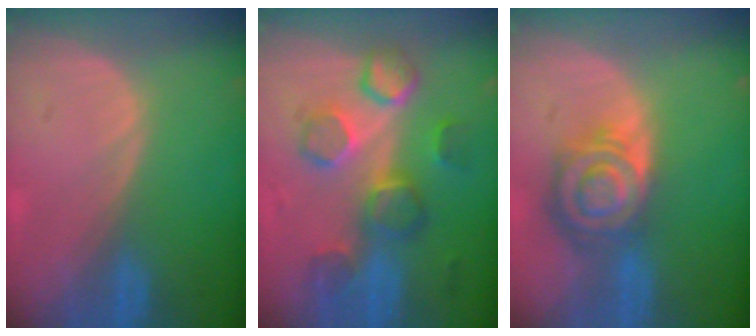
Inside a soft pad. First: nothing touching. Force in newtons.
{"total": 8.7, "press": 8.4, "slide": 2.0}
{"total": 8.5, "press": 7.4, "slide": 4.3}